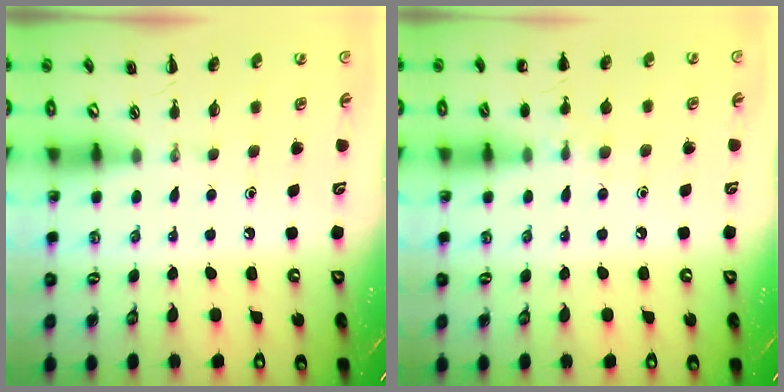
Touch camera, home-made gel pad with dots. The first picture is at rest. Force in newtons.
{"total": 6.5, "press": 6.3, "slide": 1.7}